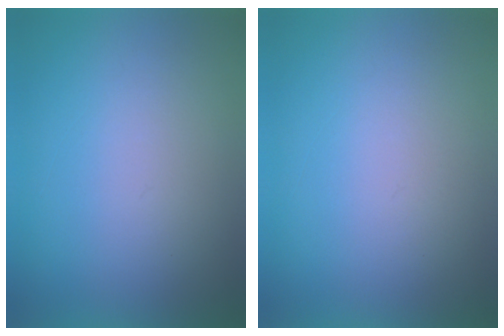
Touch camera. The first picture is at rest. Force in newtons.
{"total": 1.0}